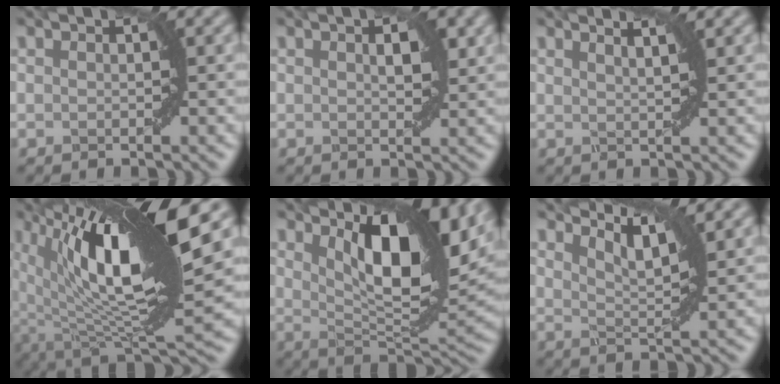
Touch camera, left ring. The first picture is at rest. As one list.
[{"total": 2.3, "force": [0.8, 1.0, 2.0], "torque": [-0.029, 0.001, 0.016]}, {"total": 3.0, "force": [2.2, 1.0, 1.8], "torque": [-0.003, 0.012, 0.002]}, {"total": 16.5, "force": [4.9, 5.2, 14.9], "torque": [-0.262, 0.011, 0.085]}, {"total": 10.8, "force": [4.3, 3.7, 9.2], "torque": [-0.141, 0.002, 0.078]}, {"total": 4.6, "force": [3.6, 0.9, 2.8], "torque": [-0.044, 0.009, 0.045]}]